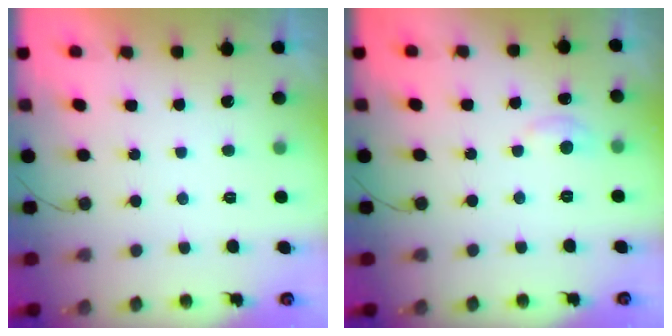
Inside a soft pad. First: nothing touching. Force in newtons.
{"total": 4.8, "press": 4.8, "slide": 0.7}